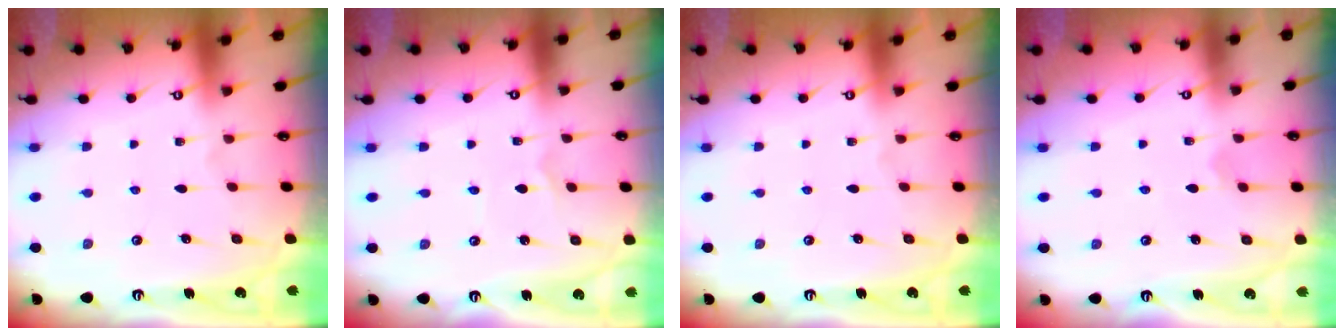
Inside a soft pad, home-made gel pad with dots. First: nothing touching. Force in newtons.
{"total": 1.2, "press": 1.2, "slide": 0.0}
{"total": 0.0}
{"total": 2.8, "press": 2.8, "slide": 0.3}